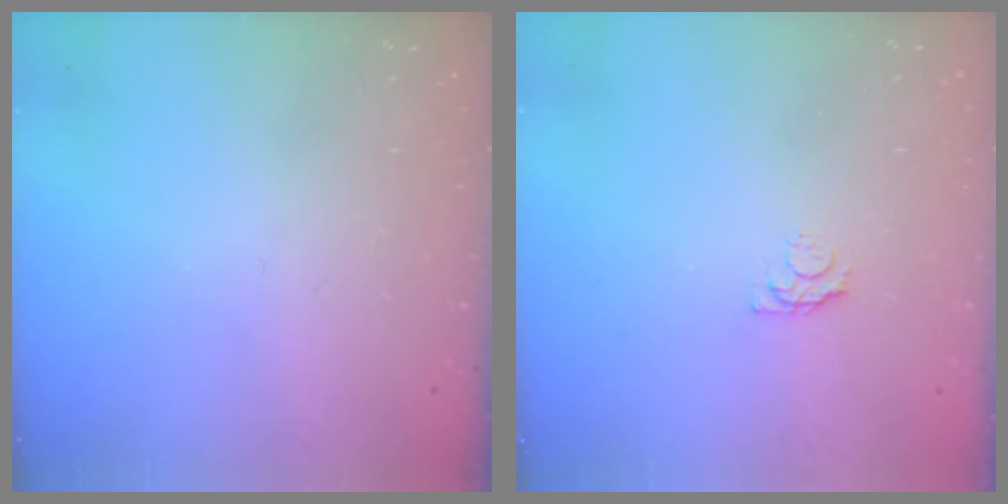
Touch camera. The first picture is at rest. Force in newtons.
{"total": 4.0, "press": 4.0, "slide": 0.4}